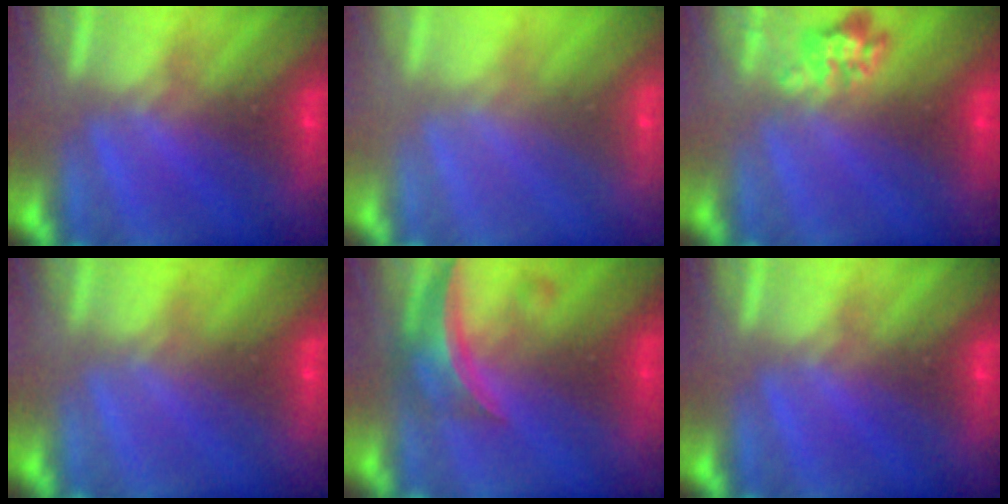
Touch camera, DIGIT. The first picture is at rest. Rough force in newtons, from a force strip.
{"total": 3.0}
{"total": 2.4}
{"total": 2.4}
{"total": 12.7}
{"total": 0.0}